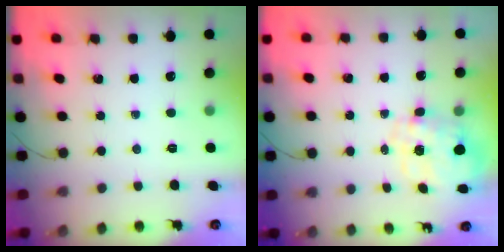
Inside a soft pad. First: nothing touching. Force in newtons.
{"total": 9.9, "press": 9.8, "slide": 1.5}